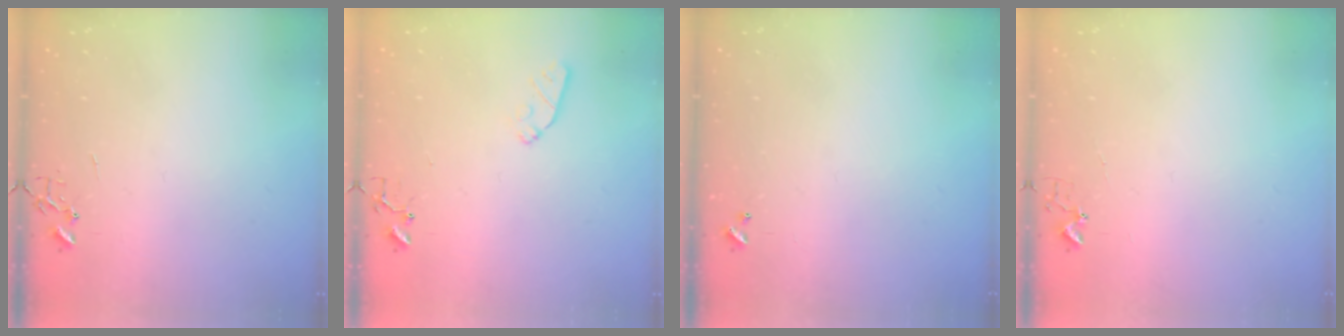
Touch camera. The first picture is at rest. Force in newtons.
{"total": 6.2, "press": 6.2, "slide": 0.9}
{"total": 0.0}
{"total": 3.7, "press": 3.6, "slide": 0.5}